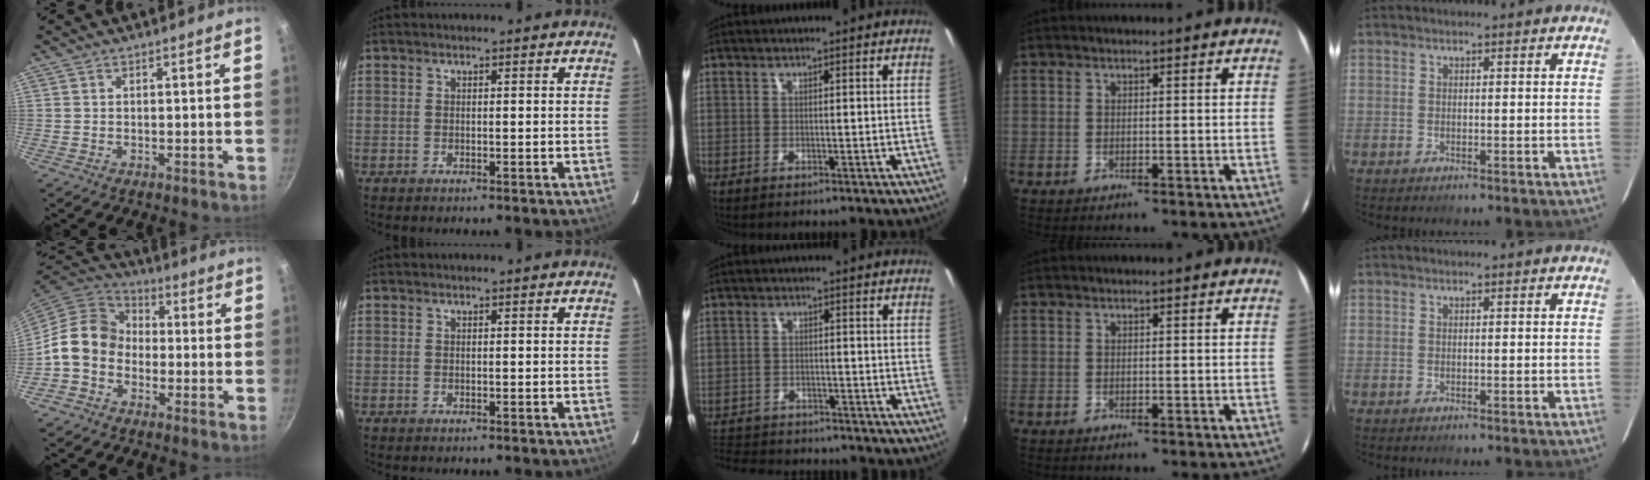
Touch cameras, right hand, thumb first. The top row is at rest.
{"thumb": {"total": 11.1, "force": [-2.1, 9.0, 6.1], "torque": [-0.078, 0.039, -0.063]}, "middle": {"total": 8.3, "force": [-7.1, 3.9, 1.8], "torque": [-0.063, 0.013, -0.117]}}